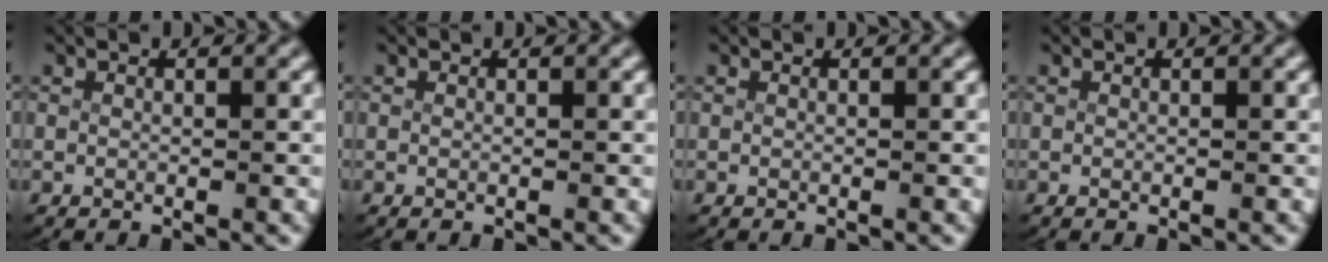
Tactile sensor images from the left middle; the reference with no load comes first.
{"total": 0.0}
{"total": 0.0}
{"total": 0.0}